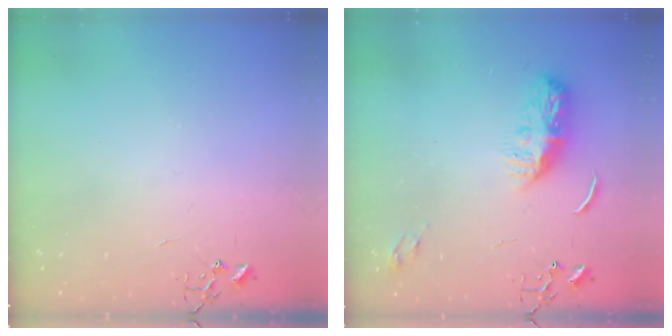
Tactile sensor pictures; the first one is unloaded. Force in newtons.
{"total": 9.4, "press": 9.4, "slide": 0.4}